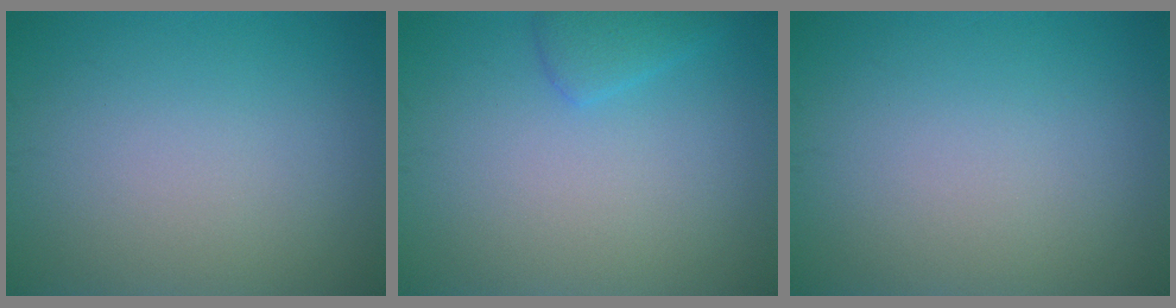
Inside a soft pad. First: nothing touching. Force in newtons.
{"total": 1.7, "press": 1.7, "slide": 0.1}
{"total": 0.0}